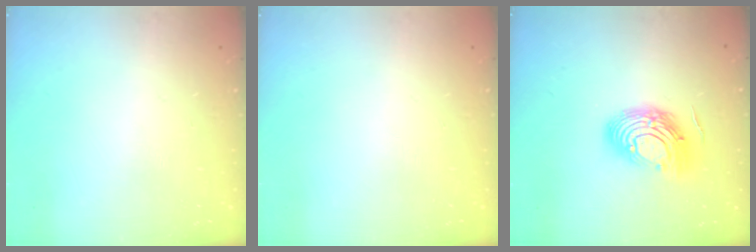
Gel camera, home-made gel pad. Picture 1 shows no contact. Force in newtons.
{"total": 0.0}
{"total": 13.5, "press": 13.5, "slide": 1.3}